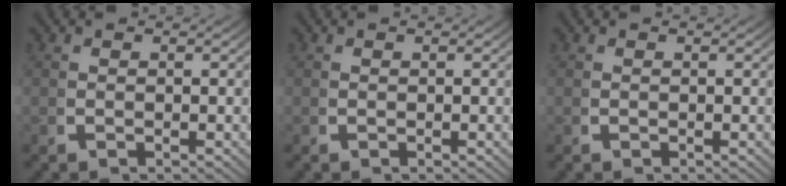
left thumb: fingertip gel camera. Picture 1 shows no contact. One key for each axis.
{"total": 0.0}
{"total": 0.0}